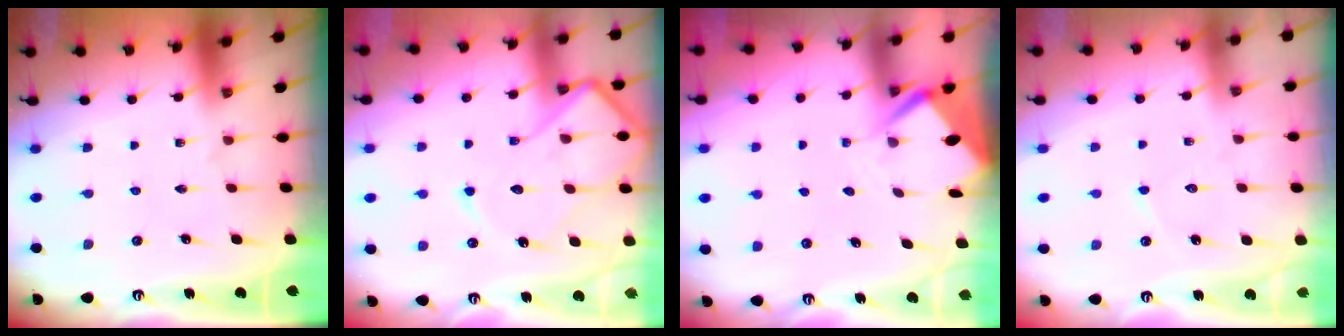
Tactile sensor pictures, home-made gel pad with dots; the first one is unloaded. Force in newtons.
{"total": 13.8, "press": 13.7, "slide": 1.5}
{"total": 3.4, "press": 3.4, "slide": 0.3}
{"total": 4.5, "press": 4.4, "slide": 0.5}